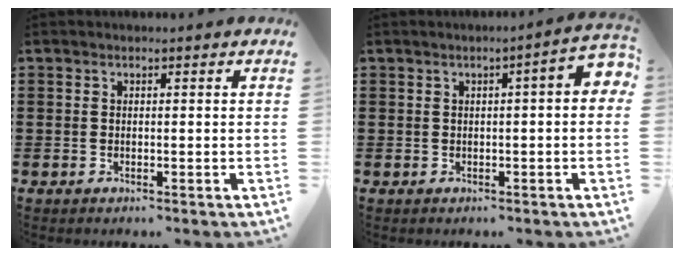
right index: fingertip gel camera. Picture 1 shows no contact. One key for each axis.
{"total": 2.5, "fx": -0.2, "fy": 0.3, "fz": 2.4, "tx": -0.042, "ty": 0.001, "tz": -0.005}